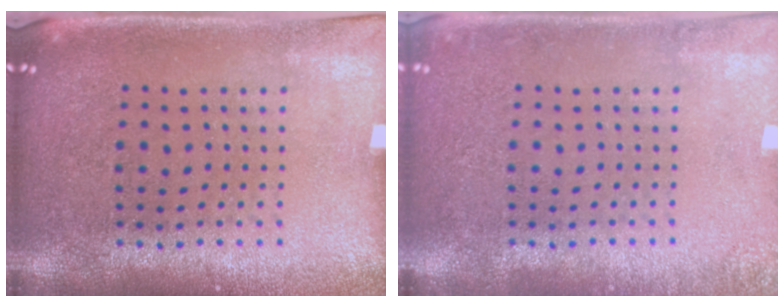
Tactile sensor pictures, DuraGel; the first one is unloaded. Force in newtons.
{"total": 1.3, "press": 1.3, "slide": 0.2}